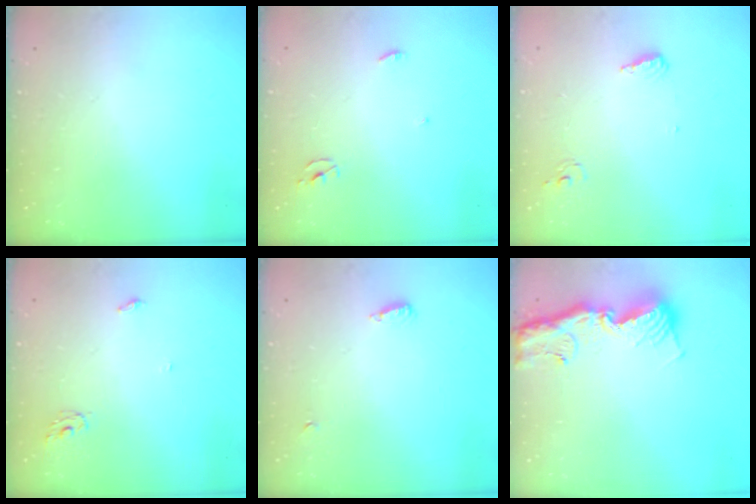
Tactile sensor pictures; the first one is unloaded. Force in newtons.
{"total": 2.3, "press": 2.3, "slide": 0.1}
{"total": 6.3, "press": 6.1, "slide": 1.6}
{"total": 4.0, "press": 4.0, "slide": 0.3}
{"total": 8.9, "press": 6.0, "slide": 6.5}
{"total": 13.2, "press": 13.1, "slide": 1.3}